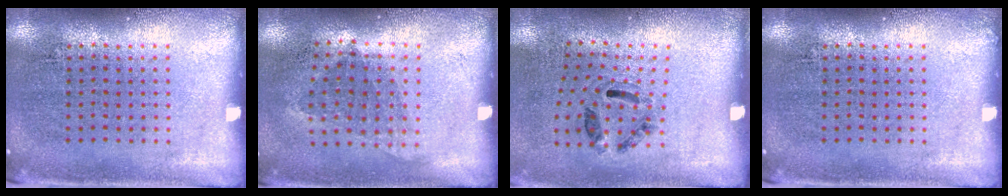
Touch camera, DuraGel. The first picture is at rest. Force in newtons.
{"total": 0.9, "press": 0.7, "slide": 0.6}
{"total": 1.3, "press": 0.7, "slide": 1.0}
{"total": 0.0}